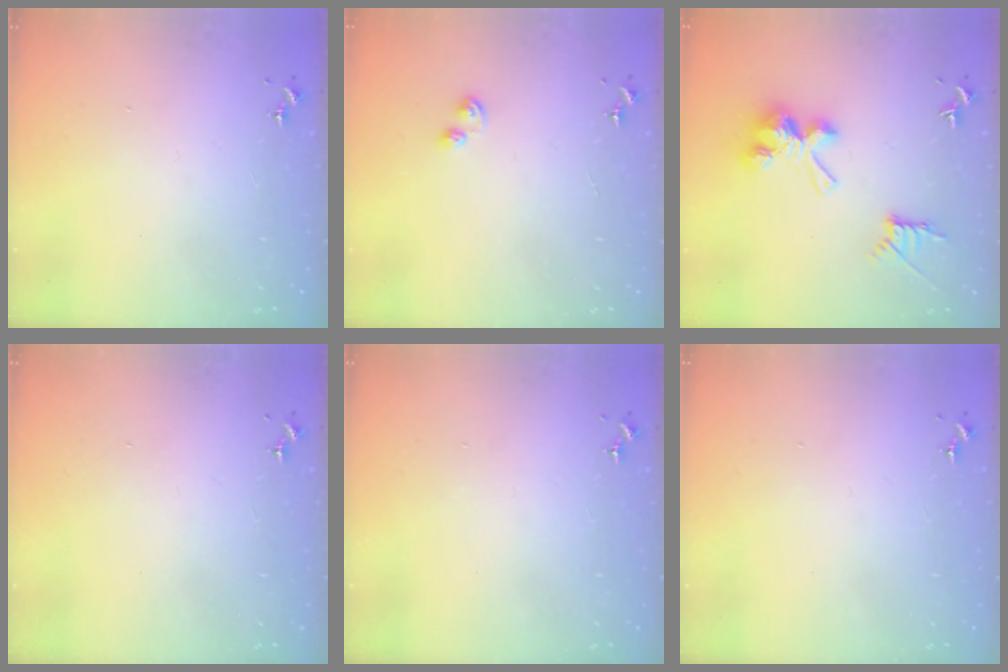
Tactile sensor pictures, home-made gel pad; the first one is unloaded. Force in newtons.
{"total": 3.8, "press": 3.8, "slide": 0.4}
{"total": 13.8, "press": 13.8, "slide": 0.4}
{"total": 0.0}
{"total": 0.0}
{"total": 0.0}